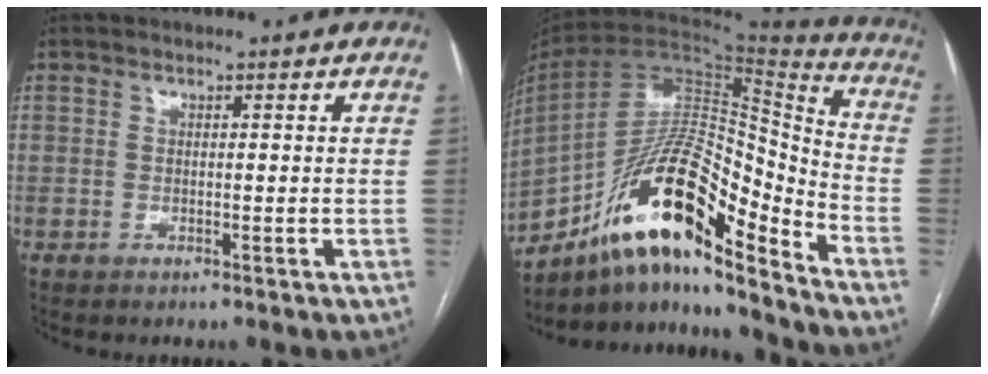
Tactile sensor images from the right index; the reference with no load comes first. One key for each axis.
{"total": 19.6, "fx": -12.9, "fy": 4.0, "fz": 14.2, "tx": -0.255, "ty": 0.027, "tz": -0.223}